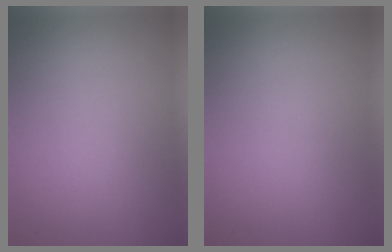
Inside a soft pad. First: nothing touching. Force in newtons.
{"total": 0.0}